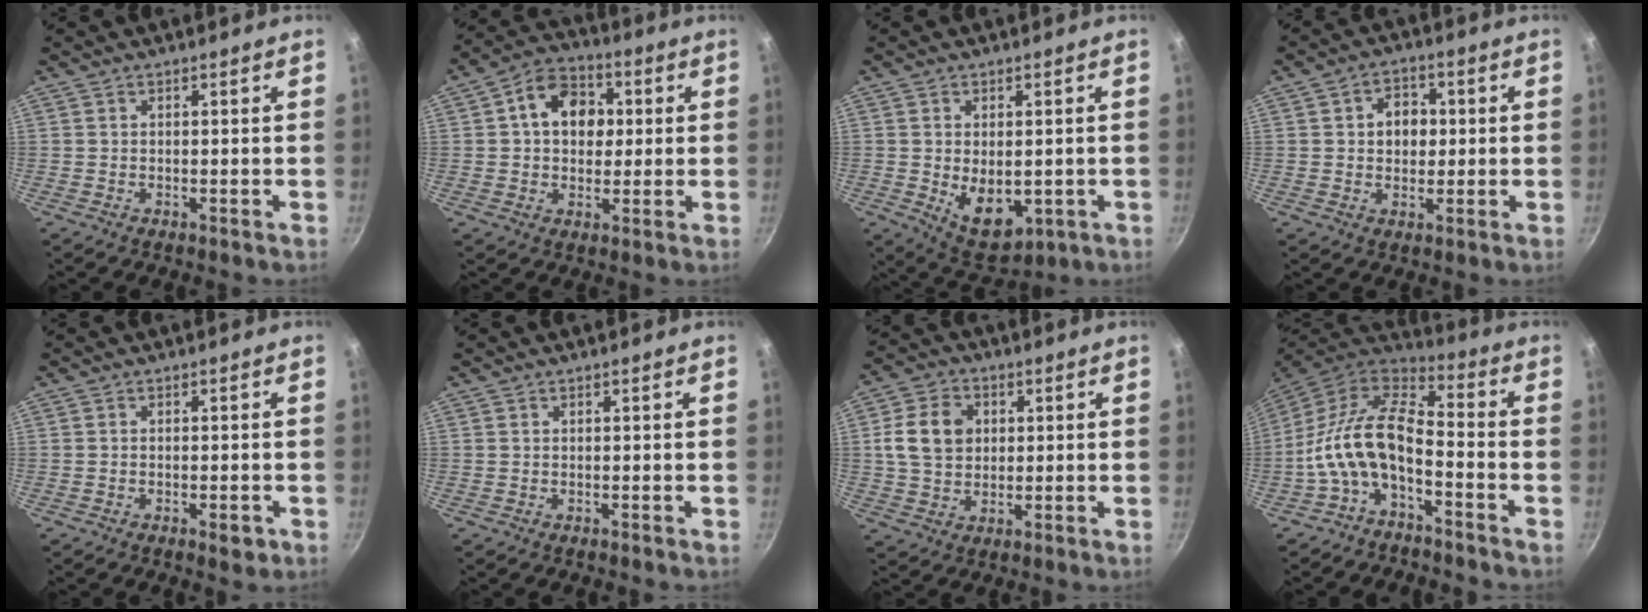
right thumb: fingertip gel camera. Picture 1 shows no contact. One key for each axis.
{"total": 11.6, "fx": 1.9, "fy": 8.8, "fz": 7.2, "tx": -0.075, "ty": 0.014, "tz": 0.016}
{"total": 9.2, "fx": -1.1, "fy": 5.8, "fz": 7.0, "tx": -0.091, "ty": -0.014, "tz": 0.006}
{"total": 6.1, "fx": 0.6, "fy": 4.9, "fz": 3.6, "tx": -0.026, "ty": 0.005, "tz": 0.003}
{"total": 2.6, "fx": -1.1, "fy": 1.1, "fz": 2.0, "tx": -0.029, "ty": 0.005, "tz": -0.013}
{"total": 0.0}
{"total": 10.3, "fx": 1.9, "fy": 8.2, "fz": 6.1, "tx": -0.091, "ty": 0.006, "tz": 0.028}
{"total": 14.0, "fx": -4.2, "fy": 7.2, "fz": 11.3, "tx": -0.221, "ty": 0.056, "tz": -0.094}